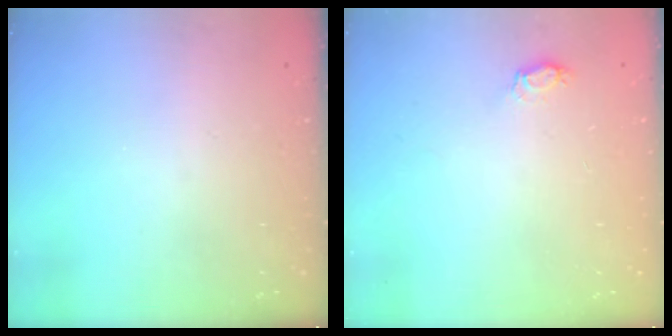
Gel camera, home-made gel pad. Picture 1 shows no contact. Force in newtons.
{"total": 4.7, "press": 4.4, "slide": 1.5}